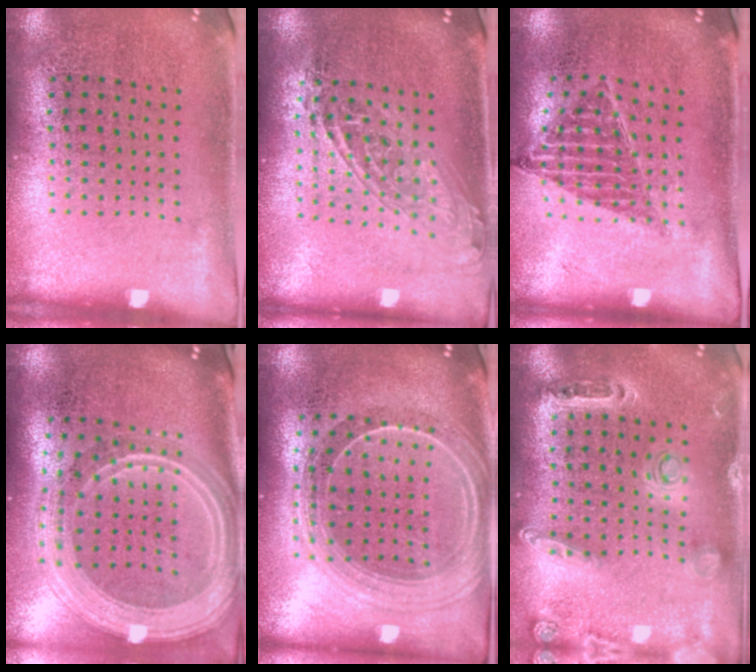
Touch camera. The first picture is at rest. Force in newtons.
{"total": 1.7, "press": 1.4, "slide": 1.0}
{"total": 0.8, "press": 0.8, "slide": 0.1}
{"total": 3.0, "press": 2.4, "slide": 1.7}
{"total": 2.2, "press": 2.0, "slide": 1.1}
{"total": 1.4, "press": 1.4, "slide": 0.3}